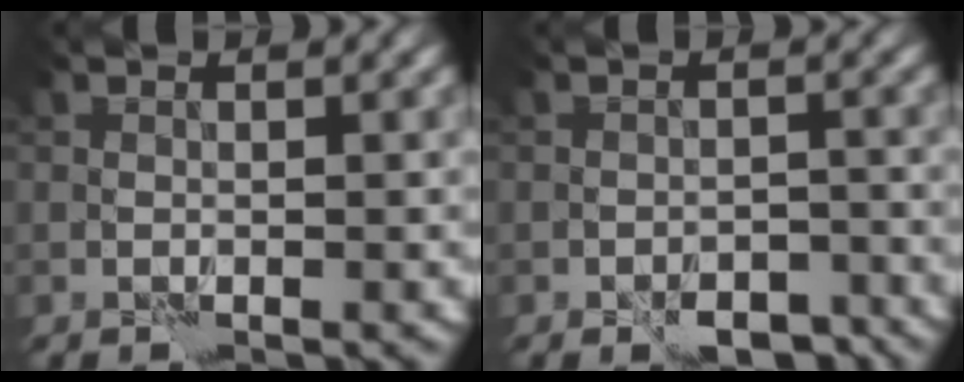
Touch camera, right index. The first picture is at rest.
{"total": 4.2, "force": [-3.3, 2.0, 1.7], "torque": [-0.014, 0.004, -0.045]}